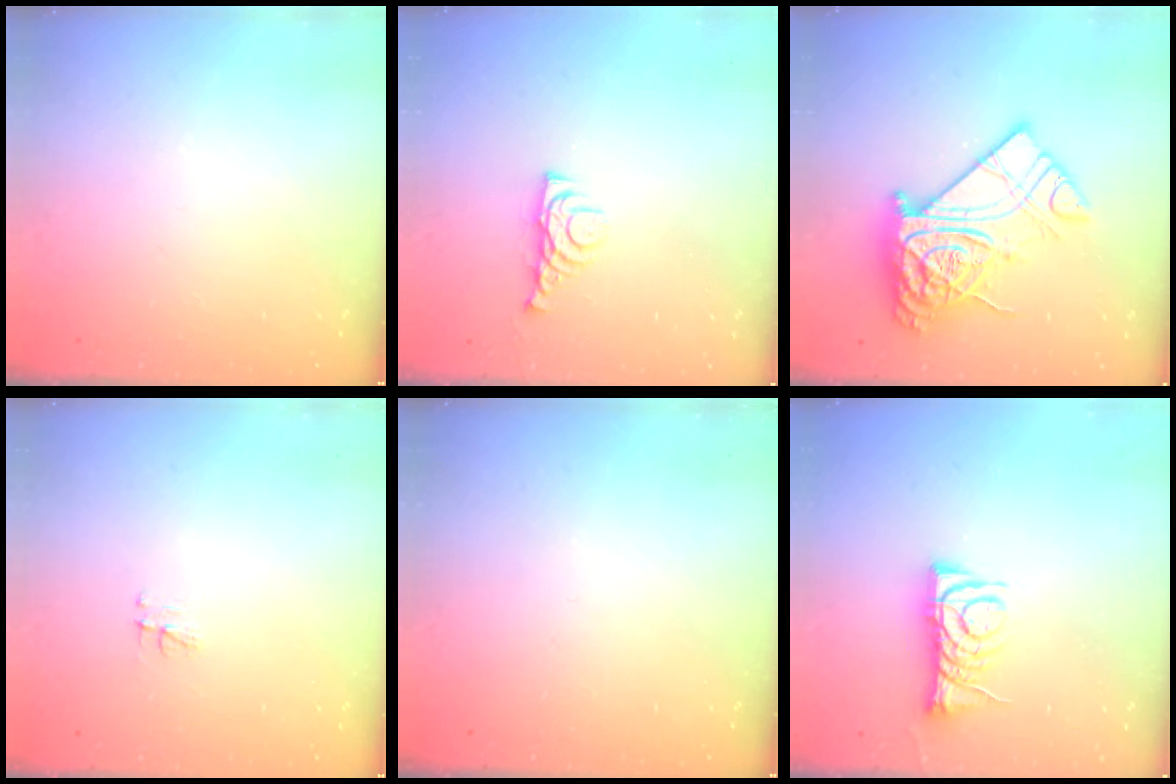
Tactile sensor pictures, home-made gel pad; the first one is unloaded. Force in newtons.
{"total": 5.5, "press": 5.4, "slide": 1.1}
{"total": 22.9, "press": 22.8, "slide": 2.0}
{"total": 3.1, "press": 3.1, "slide": 0.4}
{"total": 0.0}
{"total": 8.8, "press": 8.8, "slide": 0.7}